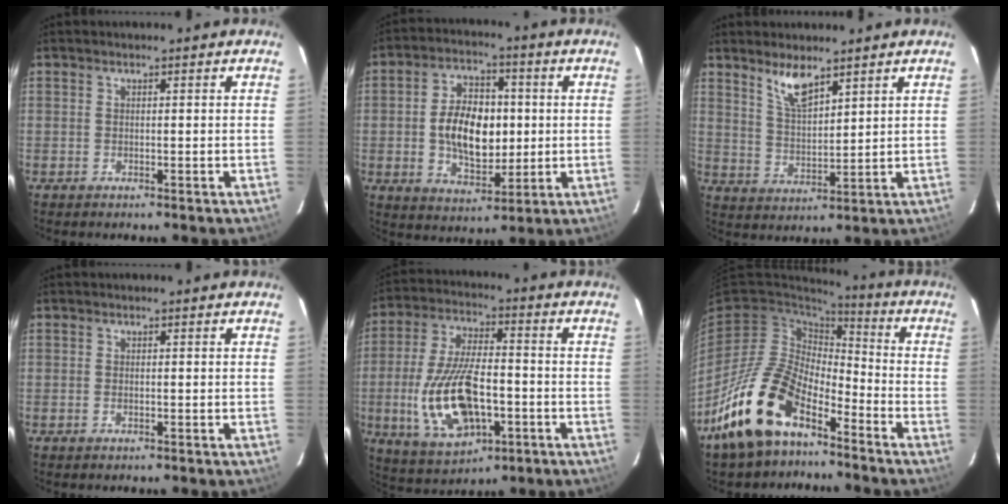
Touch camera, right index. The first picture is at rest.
{"total": 12.5, "force": [-0.1, 7.6, 9.9], "torque": [-0.180, 0.017, 0.007]}
{"total": 6.5, "force": [4.8, 1.9, 4.0], "torque": [-0.074, -0.002, 0.100]}
{"total": 0.6, "force": [-0.3, 0.3, 0.4], "torque": [-0.008, 0.001, -0.005]}
{"total": 17.2, "force": [-4.4, 8.0, 14.6], "torque": [-0.310, -0.008, -0.064]}
{"total": 16.8, "force": [-11.1, 7.9, 9.9], "torque": [-0.194, 0.002, -0.210]}